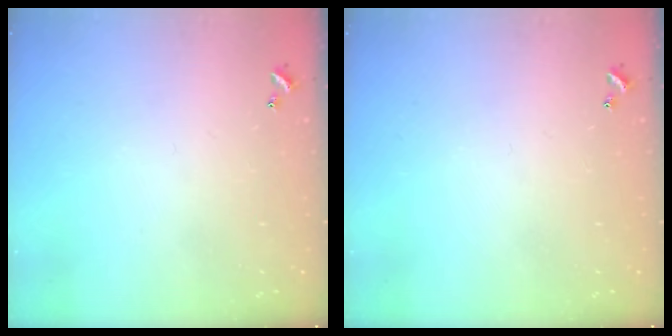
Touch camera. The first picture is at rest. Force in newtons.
{"total": 0.0}